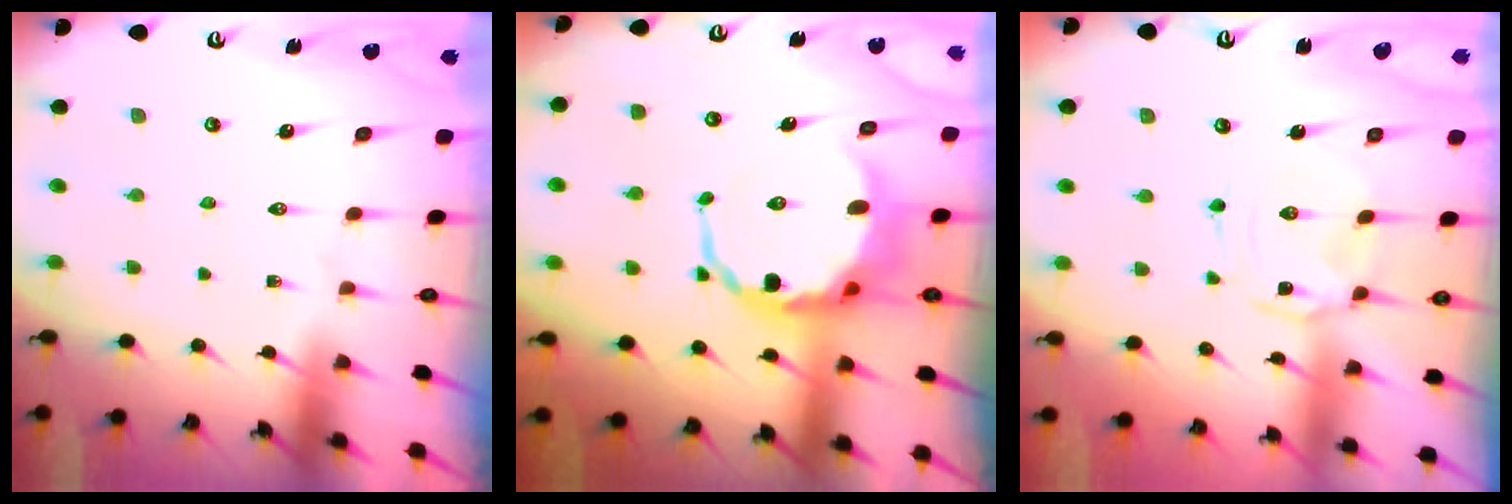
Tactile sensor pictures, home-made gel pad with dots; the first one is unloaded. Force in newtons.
{"total": 11.2, "press": 10.8, "slide": 2.8}
{"total": 2.1, "press": 2.0, "slide": 0.4}